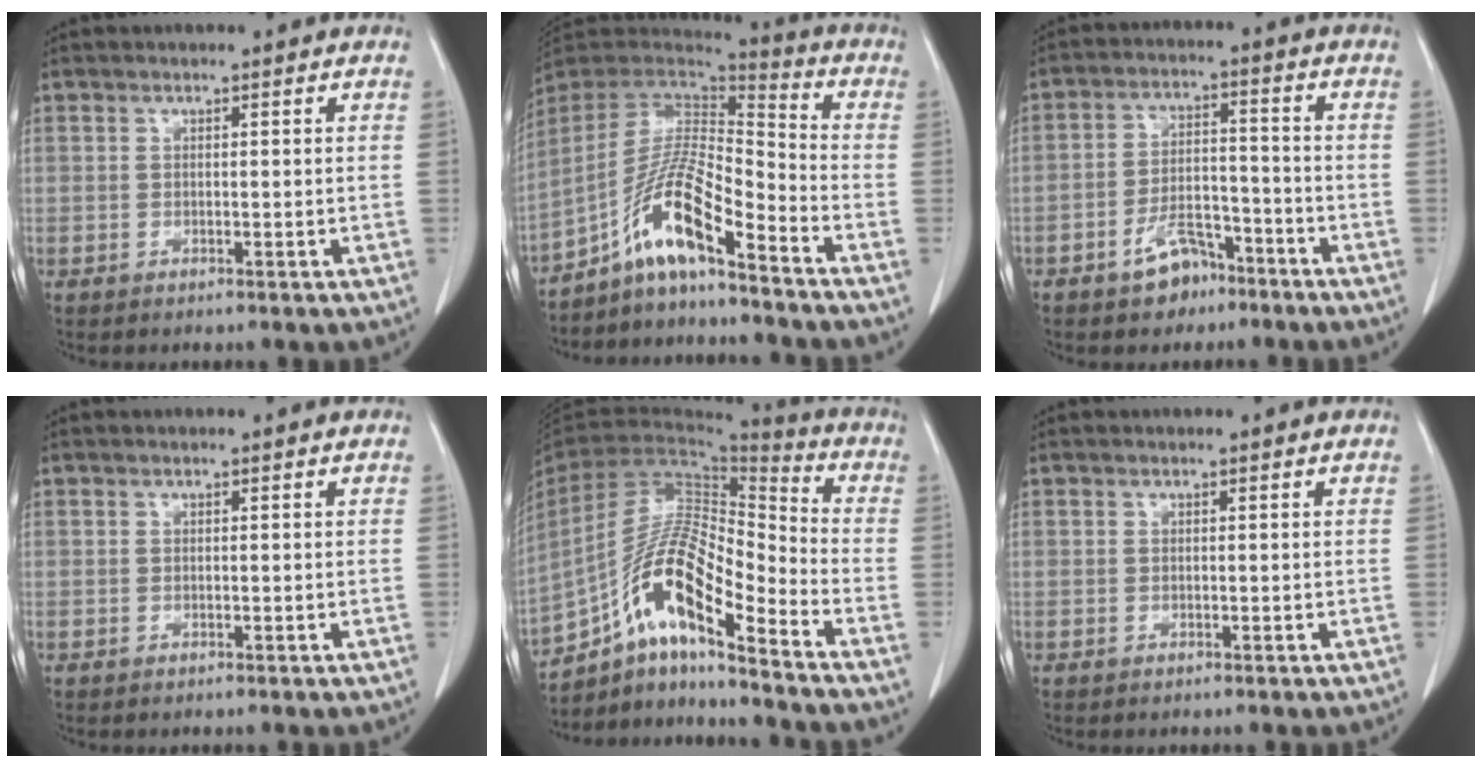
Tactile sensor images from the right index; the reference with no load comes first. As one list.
[{"total": 11.8, "force": [-7.9, 1.2, 8.8], "torque": [-0.168, 0.012, -0.147]}, {"total": 6.7, "force": [-4.6, 3.4, 3.5], "torque": [-0.071, 0.012, -0.076]}, {"total": 0.0}, {"total": 15.5, "force": [-9.5, 2.7, 11.9], "torque": [-0.226, 0.013, -0.171]}, {"total": 0.0}]